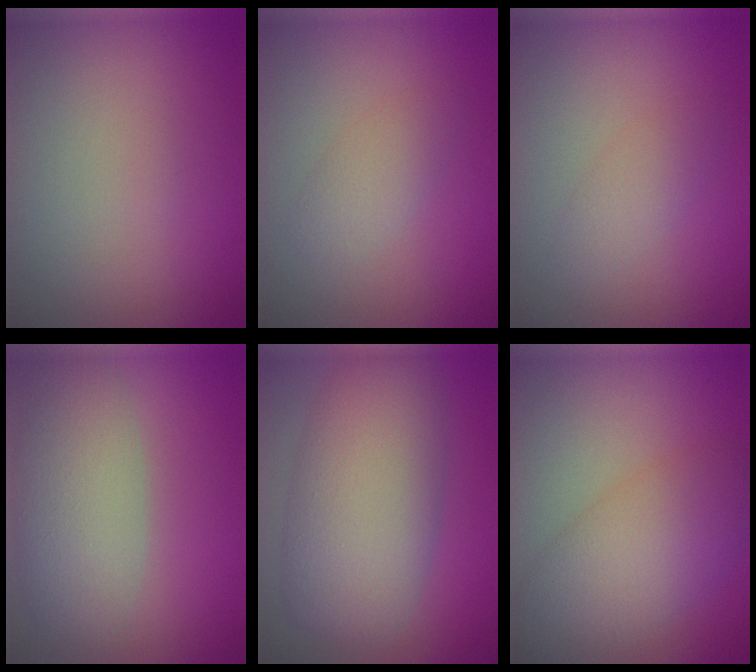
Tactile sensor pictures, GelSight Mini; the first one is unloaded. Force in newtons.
{"total": 2.1, "press": 2.1, "slide": 0.0}
{"total": 1.8, "press": 1.8, "slide": 0.2}
{"total": 5.5, "press": 5.5, "slide": 0.3}
{"total": 9.1, "press": 9.0, "slide": 0.4}
{"total": 6.4, "press": 6.4, "slide": 0.2}